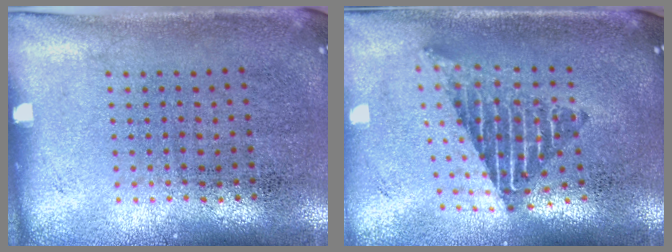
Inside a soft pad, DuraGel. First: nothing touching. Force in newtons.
{"total": 2.1, "press": 1.6, "slide": 1.3}